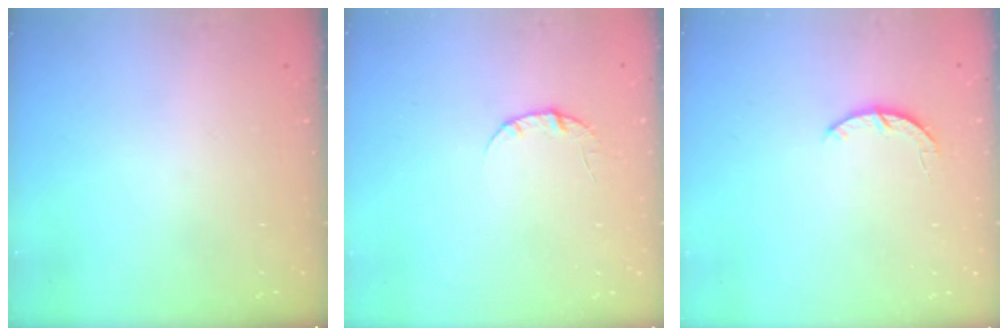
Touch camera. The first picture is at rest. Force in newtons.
{"total": 3.4, "press": 3.4, "slide": 0.4}
{"total": 3.3, "press": 3.3, "slide": 0.5}